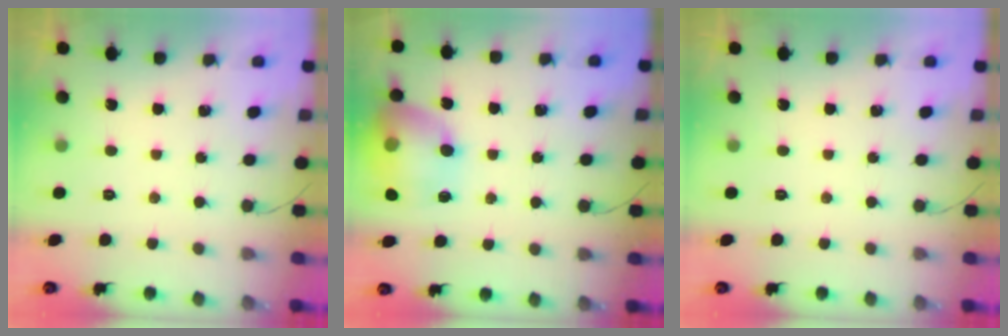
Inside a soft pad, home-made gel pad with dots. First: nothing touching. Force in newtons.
{"total": 16.8, "press": 16.7, "slide": 1.6}
{"total": 0.0}